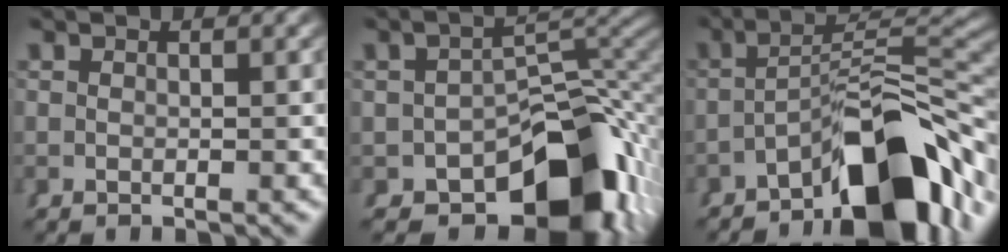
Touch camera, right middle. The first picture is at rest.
{"total": 13.6, "force": [-7.8, 7.2, 8.5], "torque": [-0.092, -0.025, -0.104]}
{"total": 9.8, "force": [-4.5, 3.4, 7.9], "torque": [-0.107, -0.008, -0.059]}